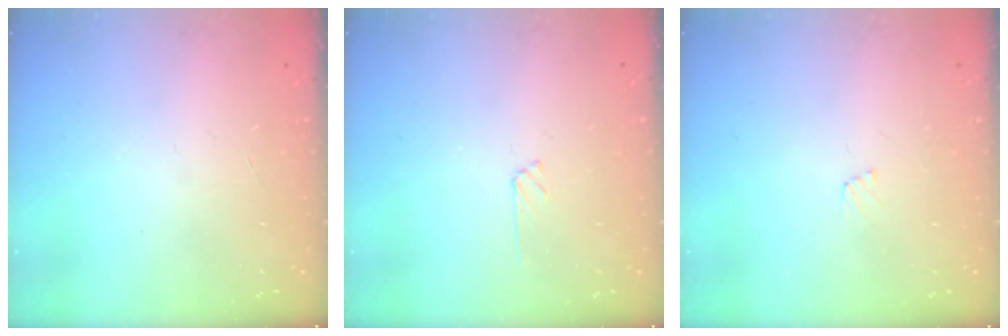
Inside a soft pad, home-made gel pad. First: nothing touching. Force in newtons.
{"total": 1.8, "press": 1.8, "slide": 0.3}
{"total": 3.3, "press": 3.3, "slide": 0.4}